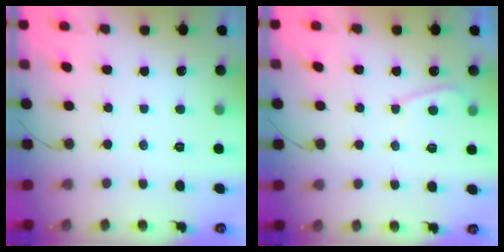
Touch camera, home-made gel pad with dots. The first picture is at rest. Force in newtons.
{"total": 4.0, "press": 4.0, "slide": 0.4}